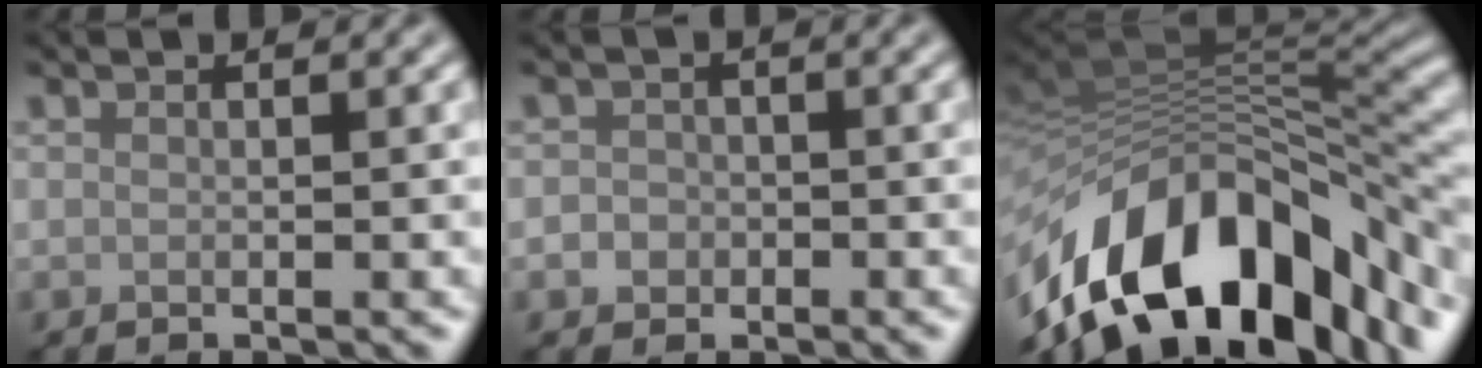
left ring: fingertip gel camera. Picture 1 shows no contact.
{"total": 1.9, "force": [-0.6, 1.7, 0.4], "torque": [0.014, 0.004, -0.020]}
{"total": 14.7, "force": [-6.1, 7.7, 10.9], "torque": [-0.184, 0.008, -0.100]}